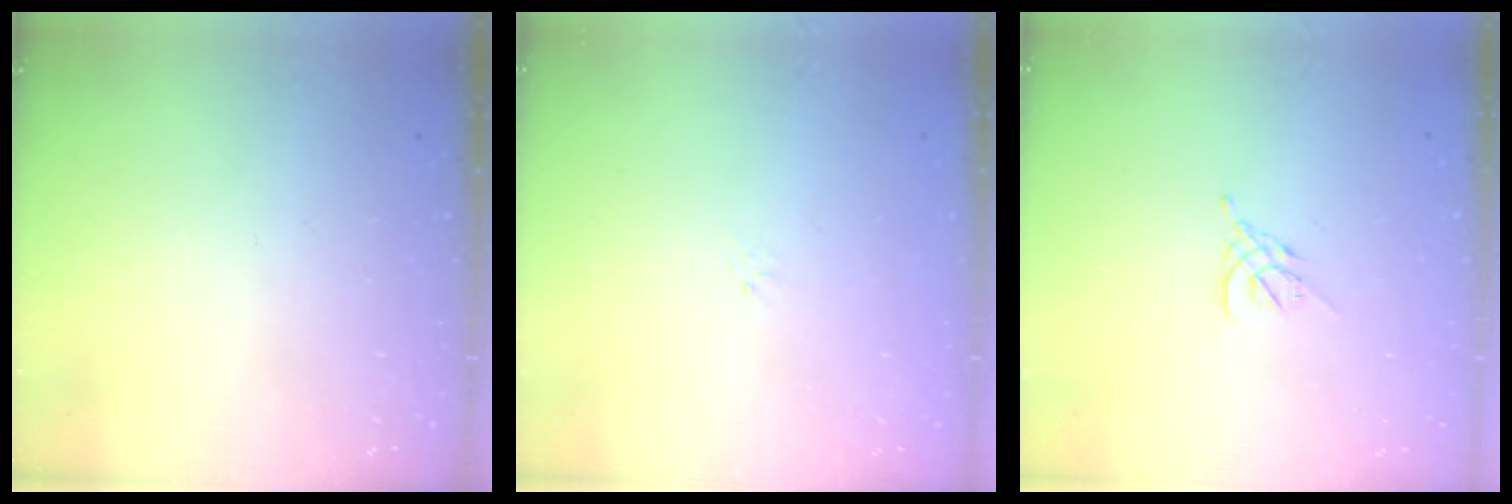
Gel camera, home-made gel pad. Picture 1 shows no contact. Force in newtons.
{"total": 0.7, "press": 0.5, "slide": 0.4}
{"total": 2.6, "press": 2.5, "slide": 0.7}